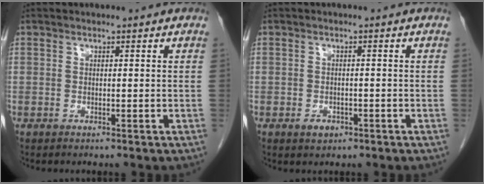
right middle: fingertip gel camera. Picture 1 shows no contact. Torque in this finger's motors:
{"motor_torque": [0.52, -0.29, -0.03, 0.00]}